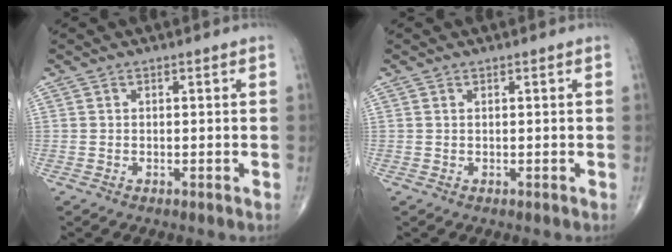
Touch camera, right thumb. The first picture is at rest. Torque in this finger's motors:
{"motor_torque": [0.12, -0.02, -0.09, -0.15, -0.01]}